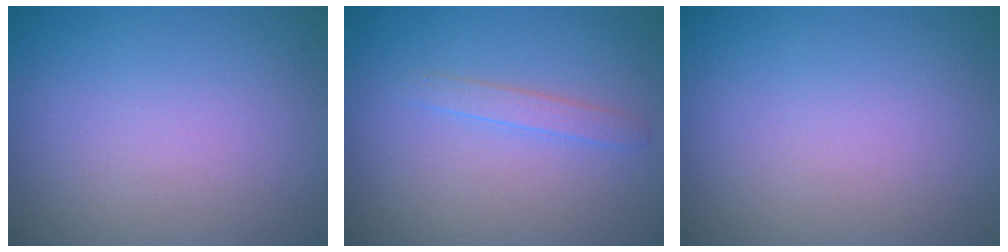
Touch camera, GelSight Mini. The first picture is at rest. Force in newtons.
{"total": 1.3, "press": 1.3, "slide": 0.1}
{"total": 0.0}